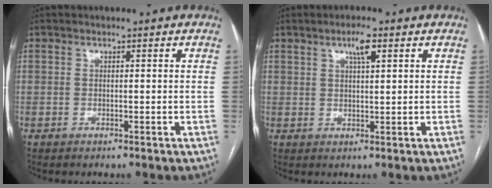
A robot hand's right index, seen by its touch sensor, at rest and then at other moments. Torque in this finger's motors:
{"motor_torque": [0.23, 0.12, 0.06, 0.05]}